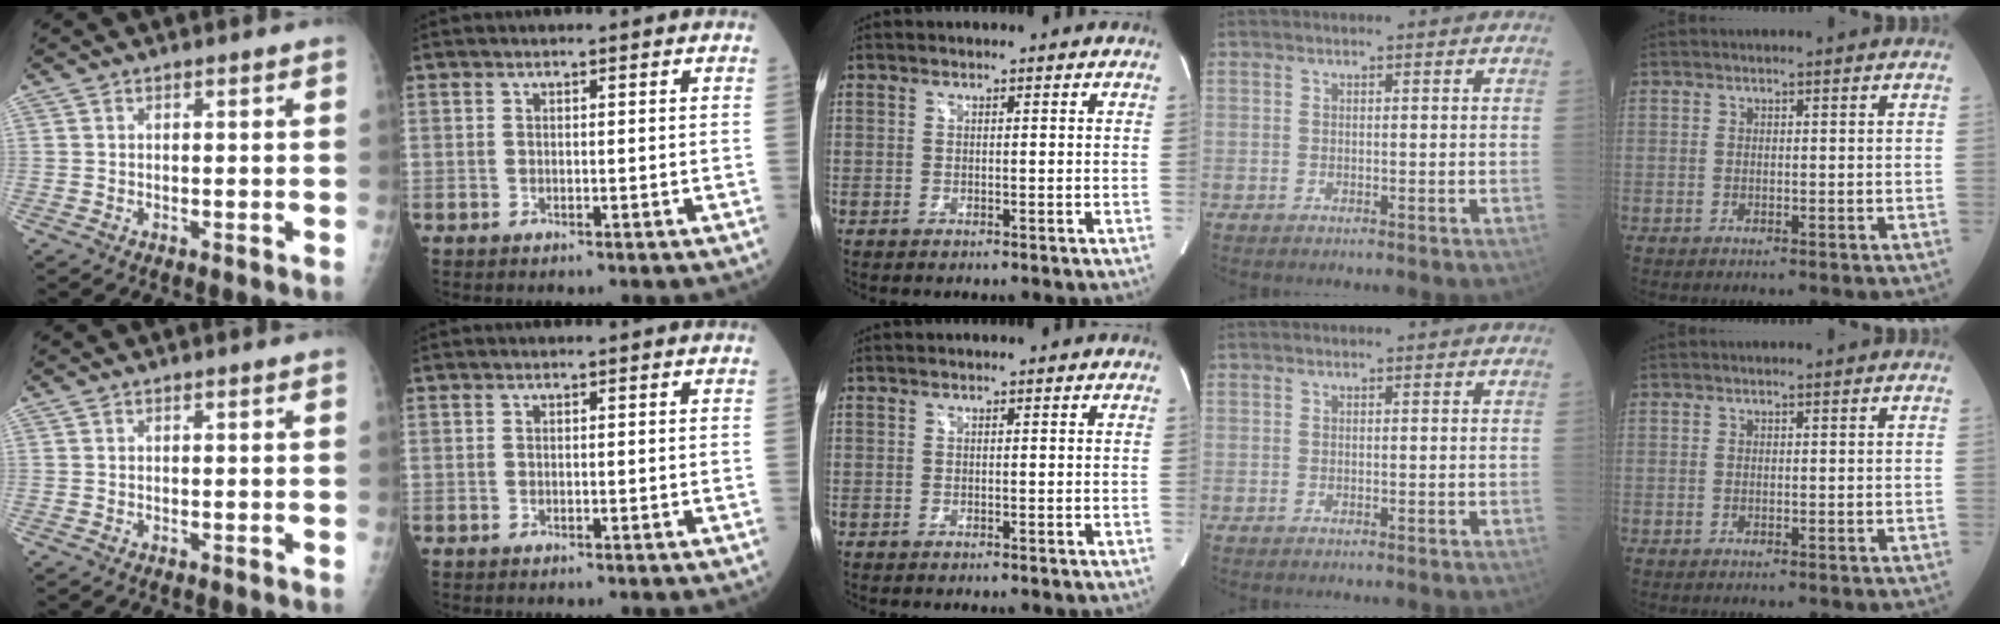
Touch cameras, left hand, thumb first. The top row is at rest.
{}